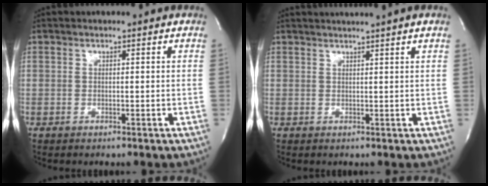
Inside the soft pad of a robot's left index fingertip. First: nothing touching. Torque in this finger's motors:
{"motor_torque": [0.13, -0.23, 0.75, 0.14]}